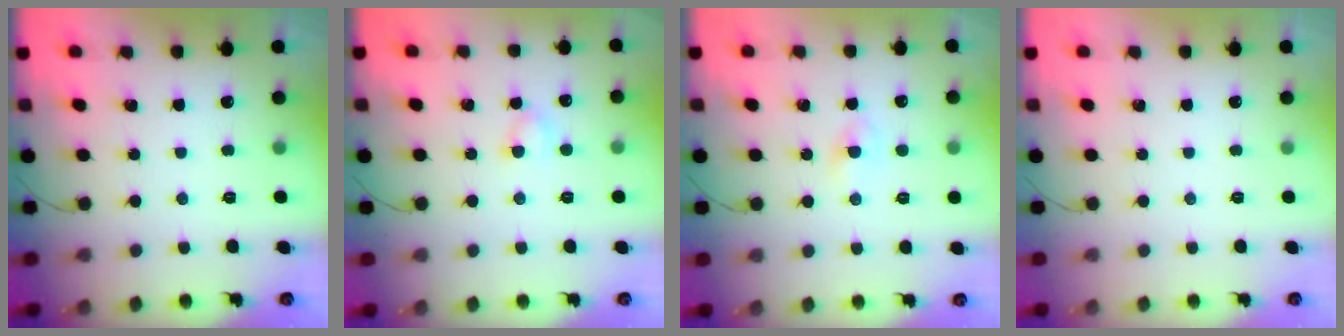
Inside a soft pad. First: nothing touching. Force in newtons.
{"total": 3.3, "press": 3.1, "slide": 1.1}
{"total": 1.3, "press": 1.0, "slide": 0.8}
{"total": 0.0}